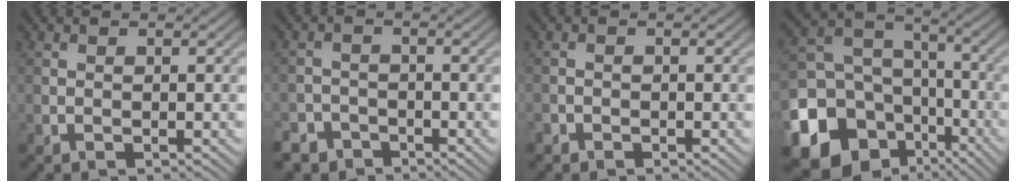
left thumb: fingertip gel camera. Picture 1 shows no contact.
{"total": 4.2, "force": [-3.3, 2.6, 0.6], "torque": [0.002, -0.001, -0.060]}
{"total": 1.0, "force": [-0.8, 0.6, 0.1], "torque": [0.000, -0.002, -0.017]}
{"total": 17.5, "force": [-7.6, 14.3, 6.7], "torque": [-0.193, -0.054, -0.130]}